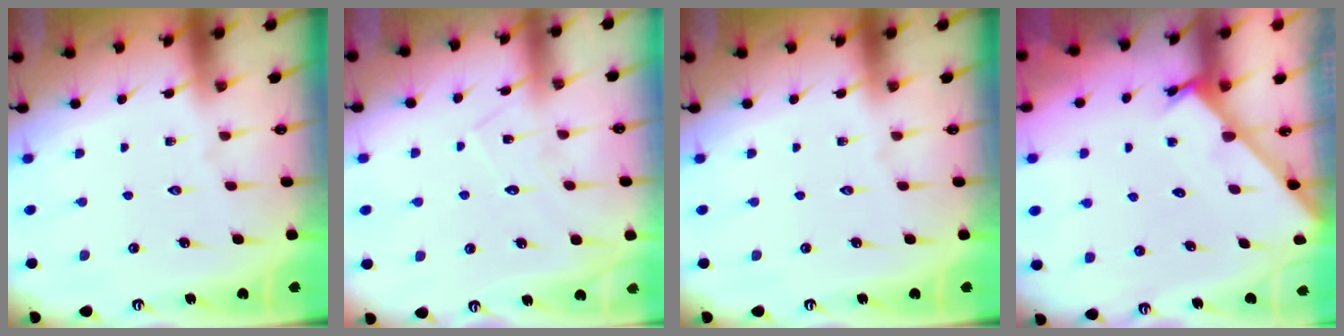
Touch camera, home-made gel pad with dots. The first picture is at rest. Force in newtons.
{"total": 7.7, "press": 7.7, "slide": 0.4}
{"total": 0.0}
{"total": 1.2, "press": 1.2, "slide": 0.1}